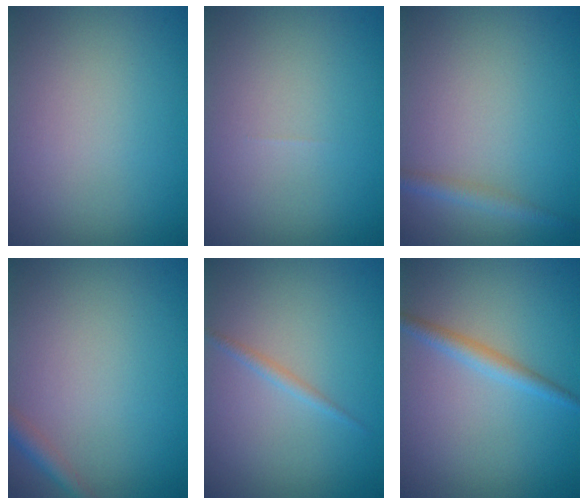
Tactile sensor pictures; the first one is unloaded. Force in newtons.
{"total": 0.0}
{"total": 1.4, "press": 1.4, "slide": 0.0}
{"total": 1.6, "press": 1.6, "slide": 0.1}
{"total": 0.9, "press": 0.9, "slide": 0.0}
{"total": 1.9, "press": 1.9, "slide": 0.1}